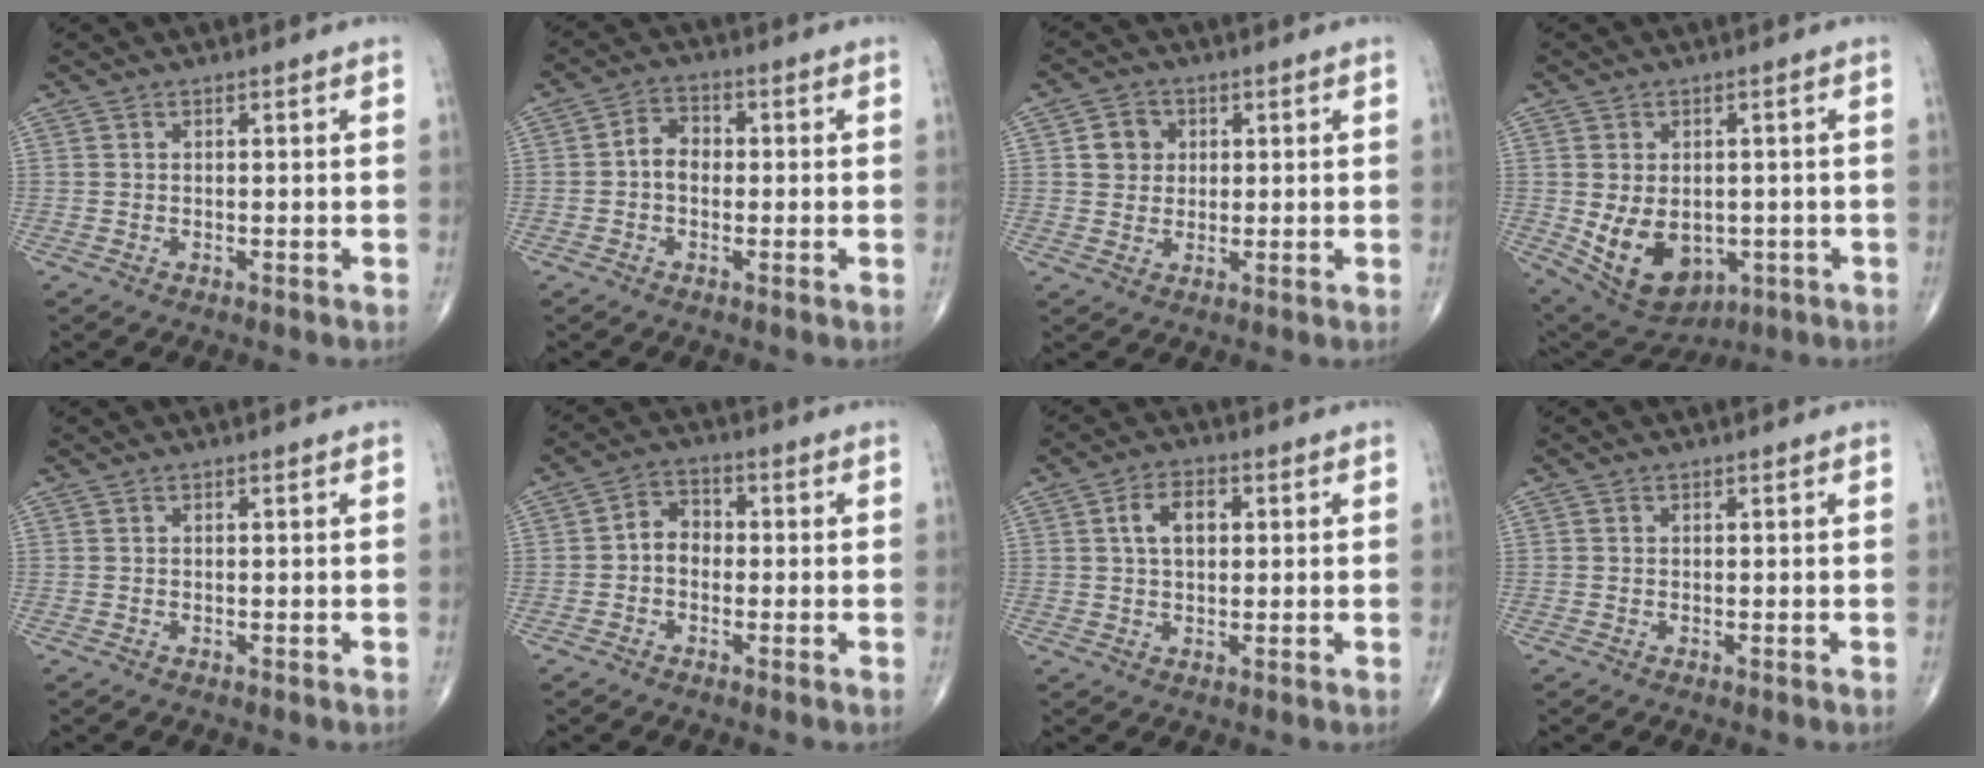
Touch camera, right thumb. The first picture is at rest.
{"total": 4.5, "force": [-0.4, 3.4, 2.9], "torque": [-0.035, 0.020, -0.016]}
{"total": 4.9, "force": [1.2, 4.4, 1.8], "torque": [-0.003, 0.001, 0.016]}
{"total": 12.7, "force": [-2.5, 9.0, 8.6], "torque": [-0.121, -0.001, -0.012]}
{"total": 0.0}
{"total": 4.8, "force": [-0.7, 3.8, 2.8], "torque": [-0.029, 0.021, -0.025]}
{"total": 6.0, "force": [1.3, 3.7, 4.5], "torque": [-0.070, 0.010, 0.019]}
{"total": 0.0}